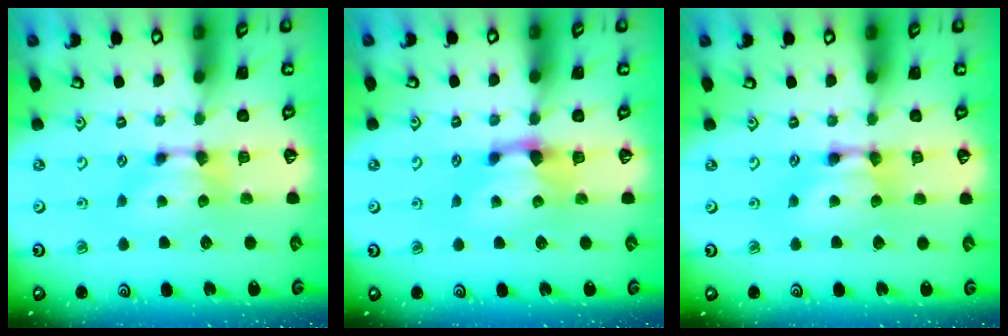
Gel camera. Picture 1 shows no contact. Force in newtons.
{"total": 1.2, "press": 0.2, "slide": 1.2}
{"total": 2.2, "press": 2.2, "slide": 0.1}